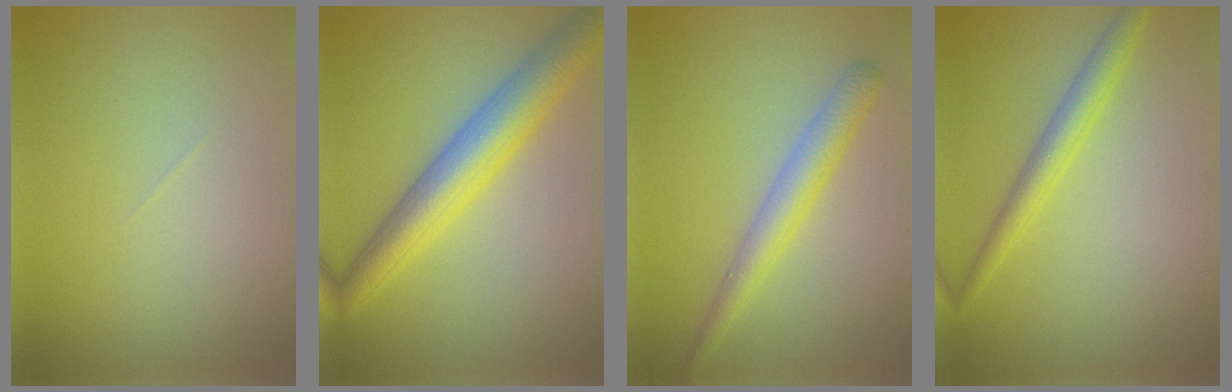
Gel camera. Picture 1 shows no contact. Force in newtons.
{"total": 6.6, "press": 6.6, "slide": 0.3}
{"total": 3.2, "press": 3.2, "slide": 0.2}
{"total": 2.7, "press": 2.7, "slide": 0.1}